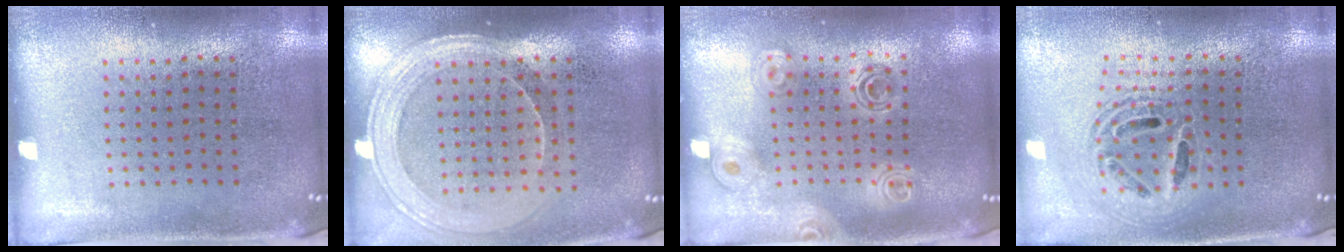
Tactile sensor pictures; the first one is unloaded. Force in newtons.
{"total": 1.9, "press": 1.6, "slide": 1.0}
{"total": 1.6, "press": 1.4, "slide": 0.8}
{"total": 1.9, "press": 1.6, "slide": 1.1}